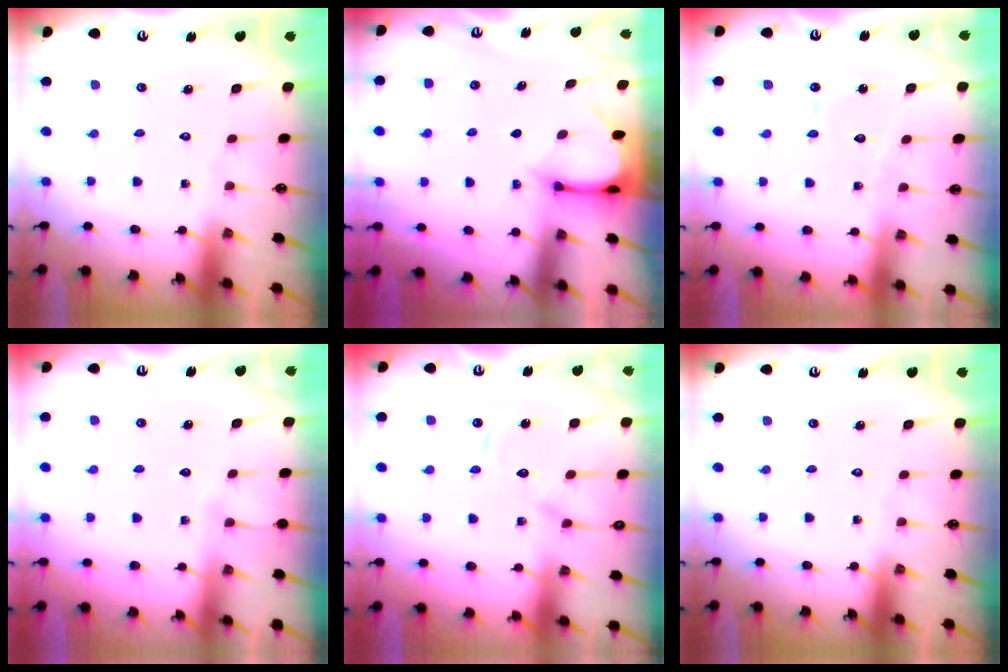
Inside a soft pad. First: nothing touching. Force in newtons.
{"total": 3.0, "press": 3.0, "slide": 0.4}
{"total": 5.3, "press": 5.3, "slide": 0.4}
{"total": 3.4, "press": 3.3, "slide": 0.6}
{"total": 10.7, "press": 10.6, "slide": 1.1}
{"total": 0.0}